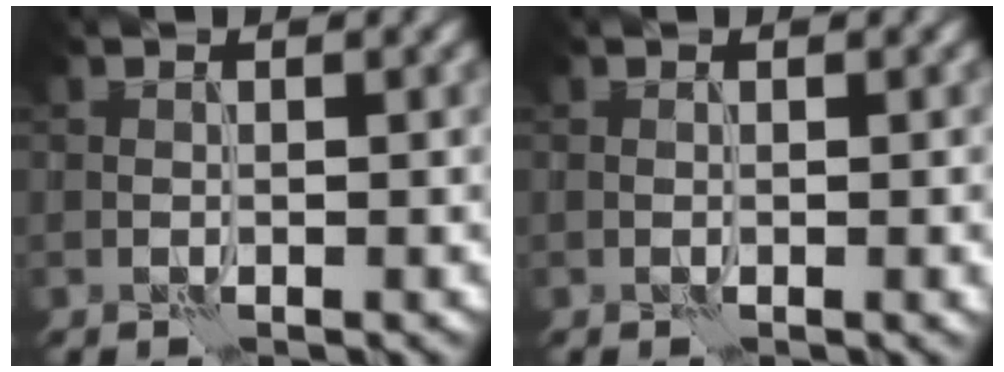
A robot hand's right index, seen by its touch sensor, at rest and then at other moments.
{"total": 0.9, "force": [0.0, 0.2, 0.9], "torque": [-0.013, -0.002, 0.000]}